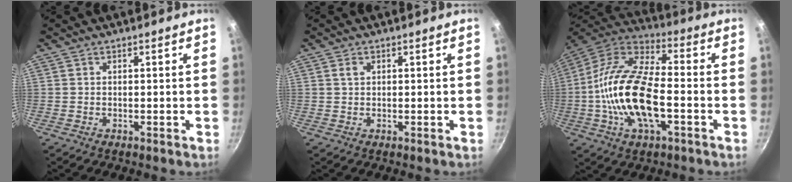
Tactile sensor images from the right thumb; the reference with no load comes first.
{"total": 1.4, "force": [0.5, 1.0, 0.8], "torque": [-0.011, 0.003, 0.008]}
{"total": 20.3, "force": [-3.7, 9.3, 17.7], "torque": [-0.329, 0.036, -0.086]}